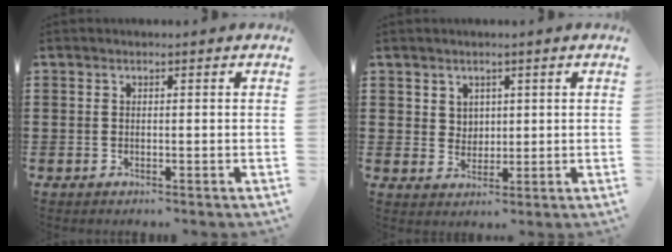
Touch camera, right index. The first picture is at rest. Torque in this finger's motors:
{"motor_torque": [-0.82, 1.07, 0.05, -0.01]}